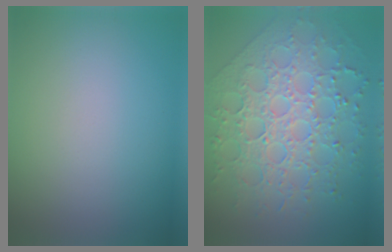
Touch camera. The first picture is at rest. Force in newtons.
{"total": 8.8, "press": 6.3, "slide": 6.1}